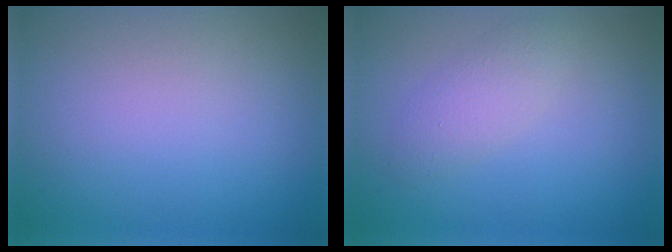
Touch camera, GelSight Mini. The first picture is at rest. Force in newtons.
{"total": 2.2, "press": 2.2, "slide": 0.2}